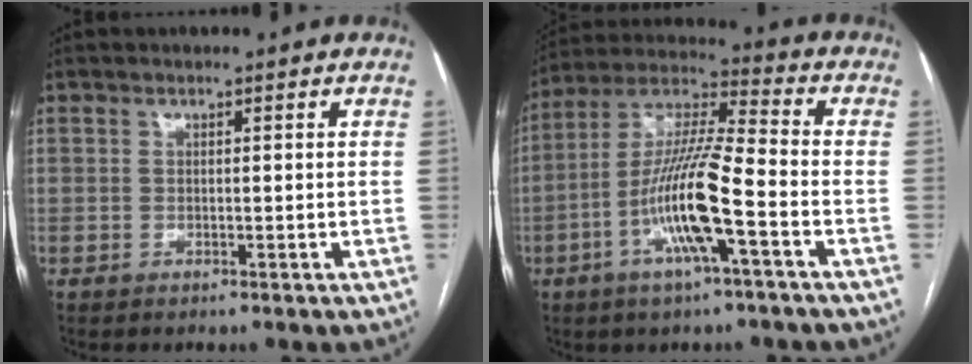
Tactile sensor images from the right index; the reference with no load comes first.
{"total": 14.2, "force": [-4.7, 1.1, 13.3], "torque": [-0.263, 0.004, -0.092]}